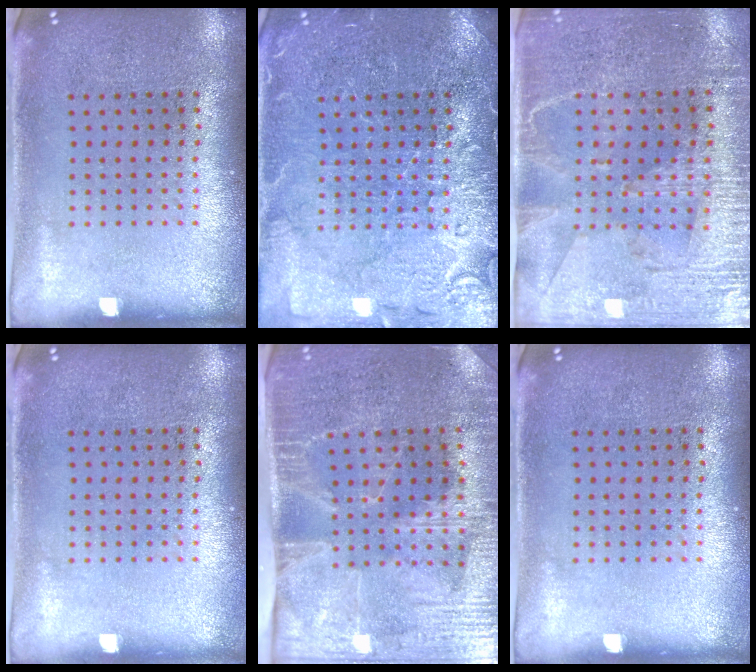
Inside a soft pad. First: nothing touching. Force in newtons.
{"total": 5.2, "press": 5.2, "slide": 0.7}
{"total": 3.1, "press": 2.8, "slide": 1.1}
{"total": 0.0}
{"total": 4.2, "press": 3.5, "slide": 2.2}
{"total": 0.0}